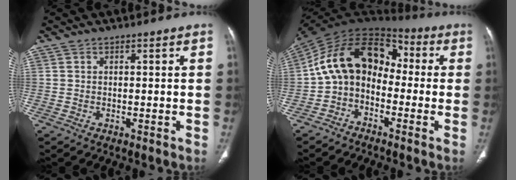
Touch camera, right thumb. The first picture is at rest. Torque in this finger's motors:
{"motor_torque": [2.00, 2.02, 0.84, -0.02, 0.22]}